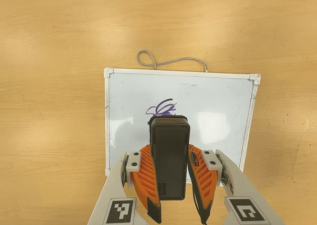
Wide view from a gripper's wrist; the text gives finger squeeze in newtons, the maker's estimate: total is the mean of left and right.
{"total": 9.2, "left": 7.0, "right": 11.3}